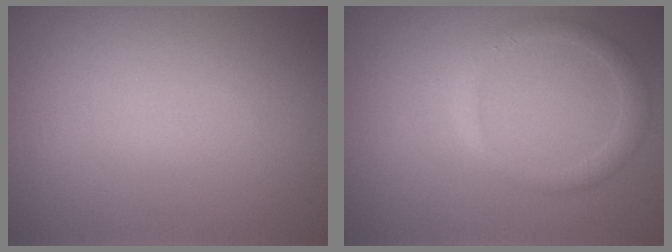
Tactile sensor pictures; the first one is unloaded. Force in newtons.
{"total": 1.8, "press": 1.8, "slide": 0.2}